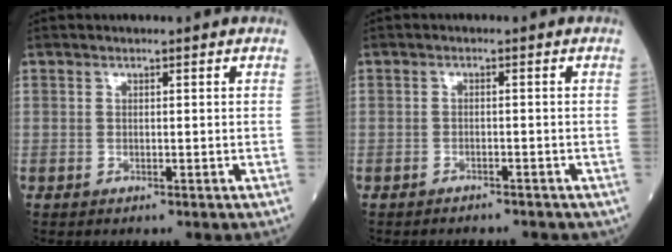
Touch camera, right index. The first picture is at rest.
{"total": 5.3, "force": [-4.6, 2.1, 1.8], "torque": [-0.029, 0.001, -0.050]}